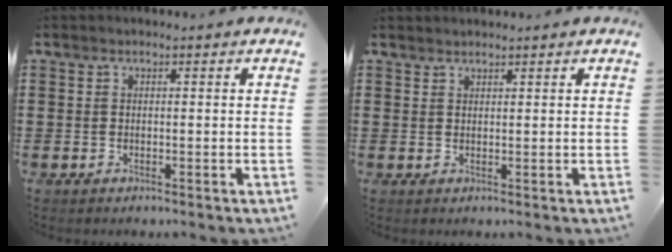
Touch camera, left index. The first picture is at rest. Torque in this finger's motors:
{"motor_torque": [0.12, 0.13, -0.01, 0.02]}